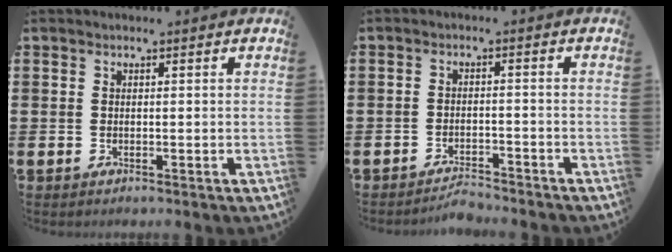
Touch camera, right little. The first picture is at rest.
{"total": 2.2, "force": [-2.2, 0.1, 0.1], "torque": [-0.009, 0.005, -0.046]}